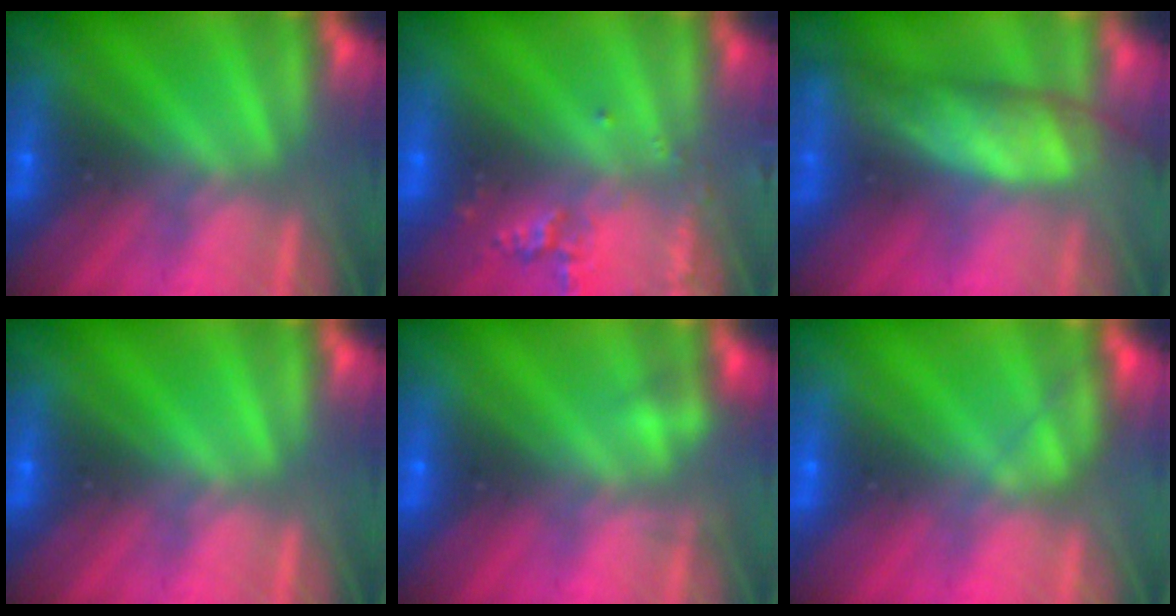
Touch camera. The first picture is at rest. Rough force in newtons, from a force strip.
{"total": 2.4}
{"total": 8.0}
{"total": 0.0}
{"total": 2.2}
{"total": 1.7}